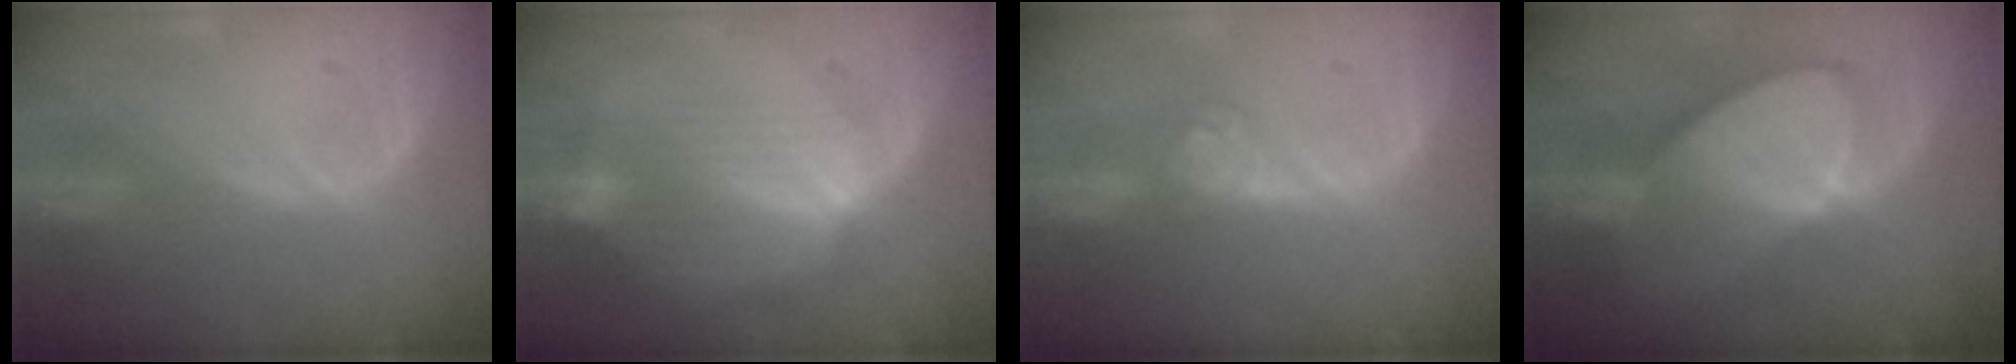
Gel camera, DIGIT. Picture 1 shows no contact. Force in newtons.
{"total": 7.2, "press": 6.7, "slide": 2.6}
{"total": 4.3, "press": 4.0, "slide": 1.6}
{"total": 8.9, "press": 8.0, "slide": 3.9}